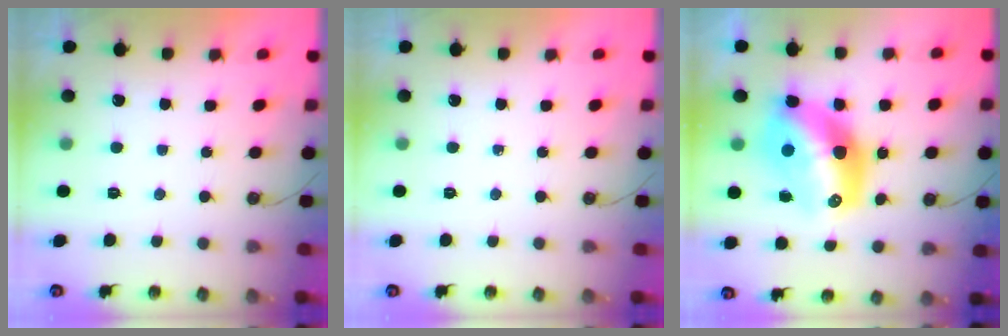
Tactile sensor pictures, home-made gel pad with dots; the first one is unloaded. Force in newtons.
{"total": 0.0}
{"total": 18.0, "press": 17.5, "slide": 4.3}